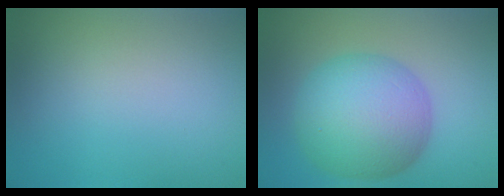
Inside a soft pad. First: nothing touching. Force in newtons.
{"total": 9.7, "press": 9.7, "slide": 0.1}